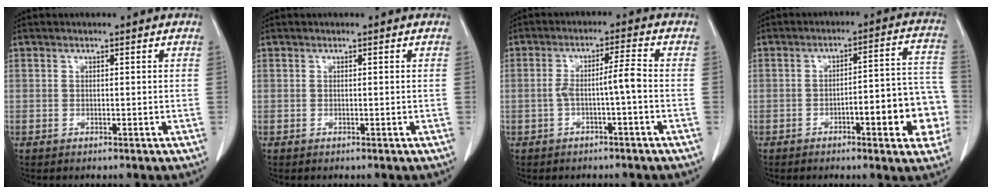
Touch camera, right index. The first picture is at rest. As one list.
[{"total": 0.0}, {"total": 4.3, "force": [-1.1, -0.2, 4.1], "torque": [-0.074, 0.016, -0.015]}, {"total": 11.6, "force": [-3.8, 2.7, 10.6], "torque": [-0.119, 0.032, -0.047]}]